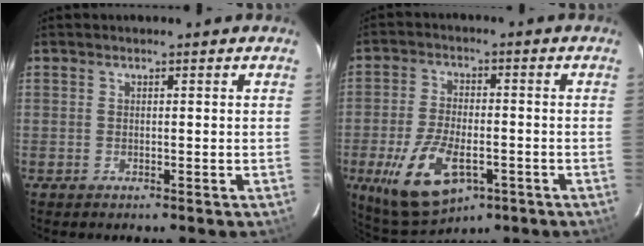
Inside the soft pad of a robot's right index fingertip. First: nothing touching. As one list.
[{"total": 13.6, "force": [-5.5, 6.8, 10.4], "torque": [-0.216, -0.018, -0.087]}]